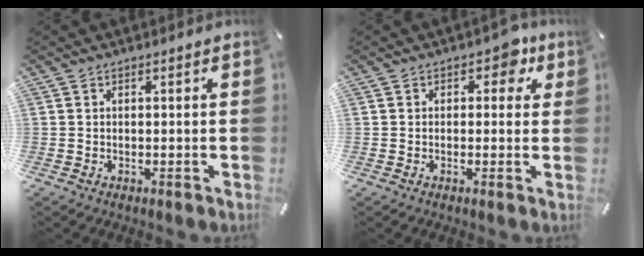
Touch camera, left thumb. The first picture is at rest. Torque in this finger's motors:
{"motor_torque": [0.47, 0.55, 0.34, -0.42, -0.01]}